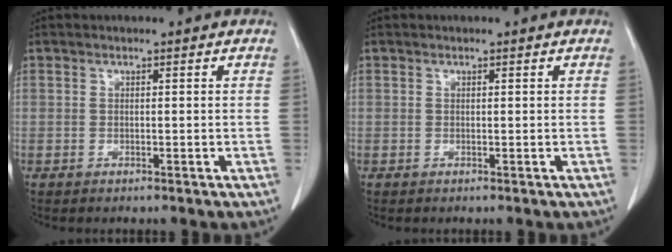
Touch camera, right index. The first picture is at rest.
{"total": 0.0}